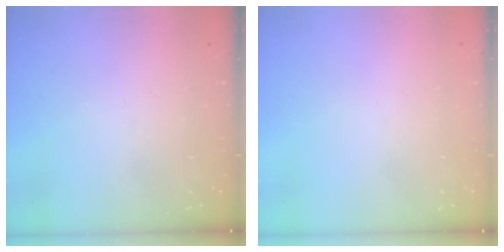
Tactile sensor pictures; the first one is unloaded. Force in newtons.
{"total": 1.8, "press": 1.7, "slide": 0.1}